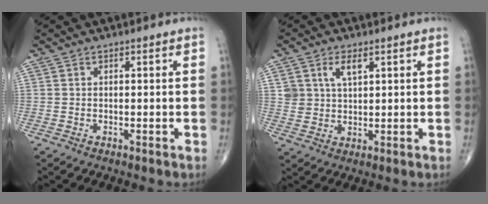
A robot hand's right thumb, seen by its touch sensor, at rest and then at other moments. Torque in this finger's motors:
{"motor_torque": [-0.04, -0.15, 0.65, 0.18, 0.00]}